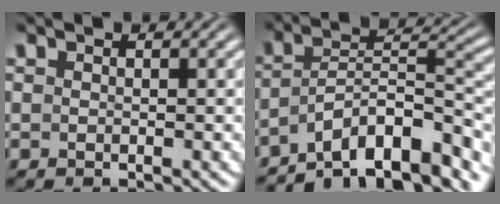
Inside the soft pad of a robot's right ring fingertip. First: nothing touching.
{"total": 13.2, "force": [-8.6, 6.8, 7.3], "torque": [-0.123, -0.042, -0.121]}